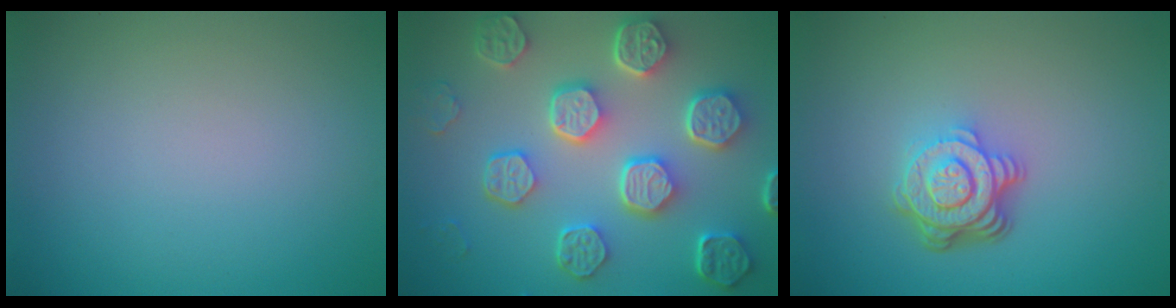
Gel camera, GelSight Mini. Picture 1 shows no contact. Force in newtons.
{"total": 8.1, "press": 6.1, "slide": 5.4}
{"total": 4.9, "press": 3.4, "slide": 3.5}